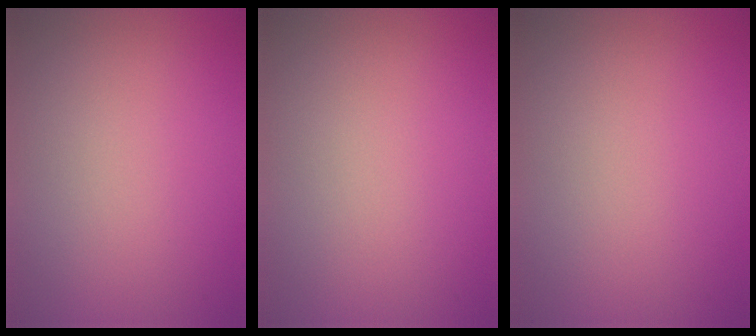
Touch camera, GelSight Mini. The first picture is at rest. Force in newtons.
{"total": 0.0}
{"total": 0.0}